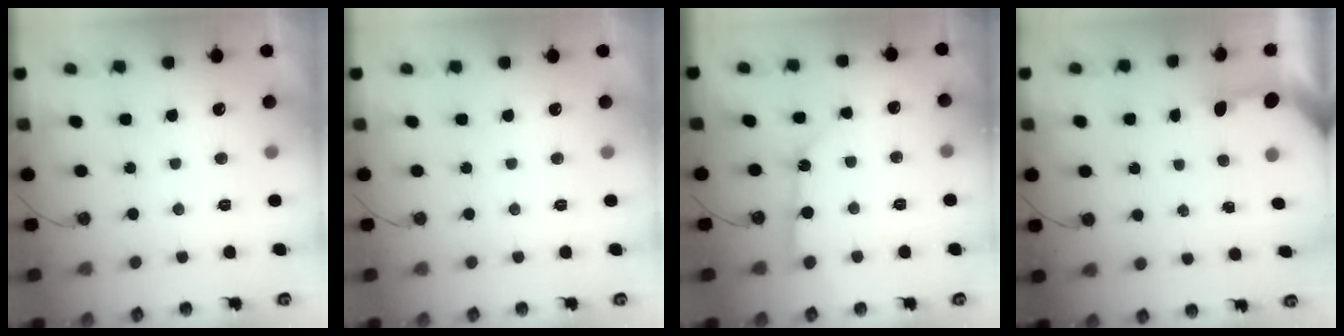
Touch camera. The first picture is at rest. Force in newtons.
{"total": 0.0}
{"total": 7.5, "press": 7.5, "slide": 0.9}
{"total": 3.5, "press": 3.5, "slide": 0.4}